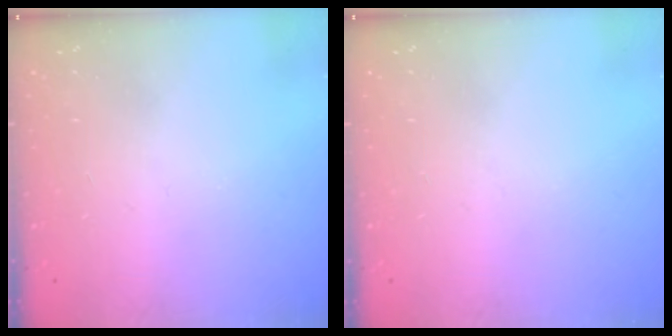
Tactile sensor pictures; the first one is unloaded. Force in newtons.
{"total": 0.0}